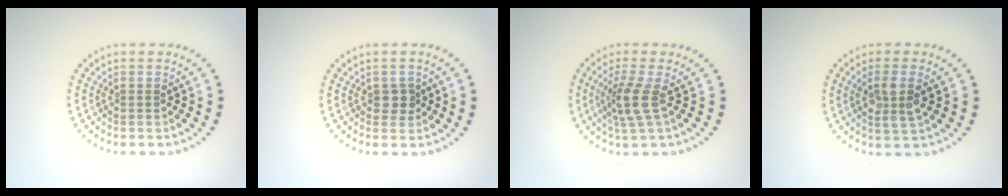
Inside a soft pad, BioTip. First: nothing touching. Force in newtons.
{"total": 1.4, "press": 1.4, "slide": 0.3}
{"total": 2.9, "press": 2.2, "slide": 1.8}
{"total": 3.0, "press": 2.7, "slide": 1.2}